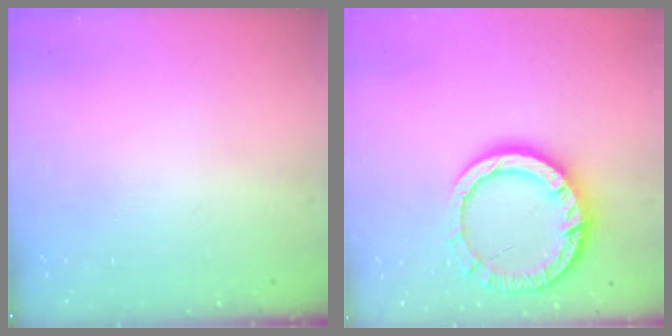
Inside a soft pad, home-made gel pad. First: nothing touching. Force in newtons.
{"total": 14.2, "press": 14.1, "slide": 1.4}